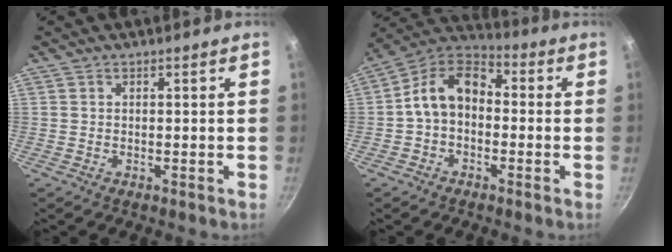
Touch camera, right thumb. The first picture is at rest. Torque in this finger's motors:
{"motor_torque": [1.14, 2.61, 1.23, -0.27, 0.08]}